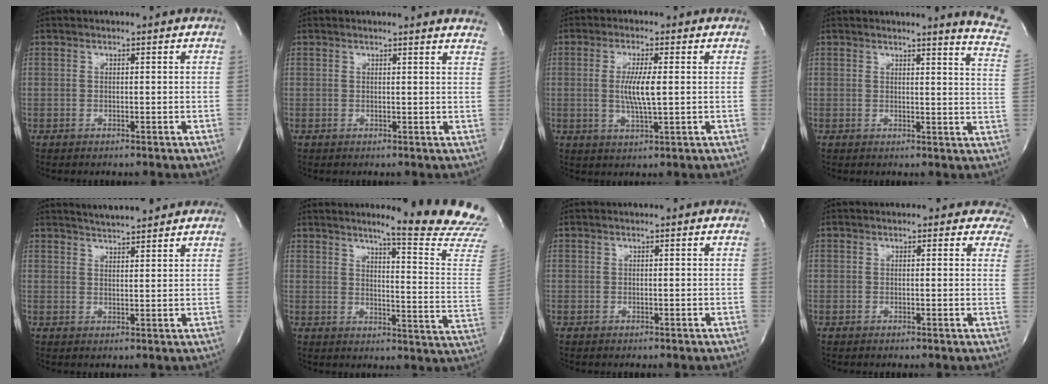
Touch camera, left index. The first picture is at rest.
{"total": 6.4, "force": [6.3, 0.4, 1.2], "torque": [-0.004, -0.018, 0.041]}
{"total": 5.7, "force": [0.3, 0.5, 5.6], "torque": [-0.113, -0.006, 0.005]}
{"total": 8.1, "force": [7.7, -1.0, 2.6], "torque": [-0.023, -0.083, 0.056]}
{"total": 7.8, "force": [7.2, 0.9, 3.0], "torque": [-0.048, 0.019, 0.097]}
{"total": 18.2, "force": [16.3, -1.4, 8.0], "torque": [-0.105, -0.124, 0.183]}
{"total": 0.0}
{"total": 4.4, "force": [3.7, 2.4, 0.5], "torque": [0.030, -0.007, 0.007]}